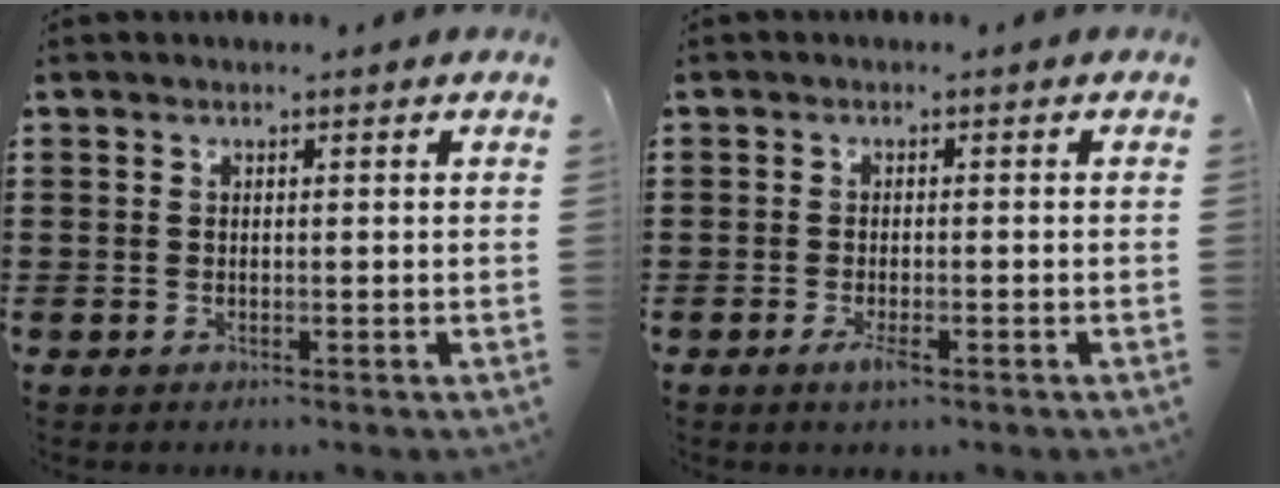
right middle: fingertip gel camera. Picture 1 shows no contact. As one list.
[{"total": 2.3, "force": [-1.2, 0.7, 1.9], "torque": [-0.039, -0.004, -0.023]}]